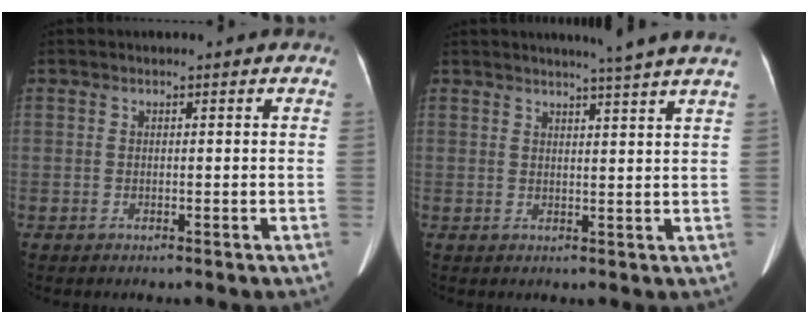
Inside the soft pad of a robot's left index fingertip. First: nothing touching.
{"total": 6.8, "force": [5.8, -1.5, 3.1], "torque": [-0.041, -0.003, 0.061]}